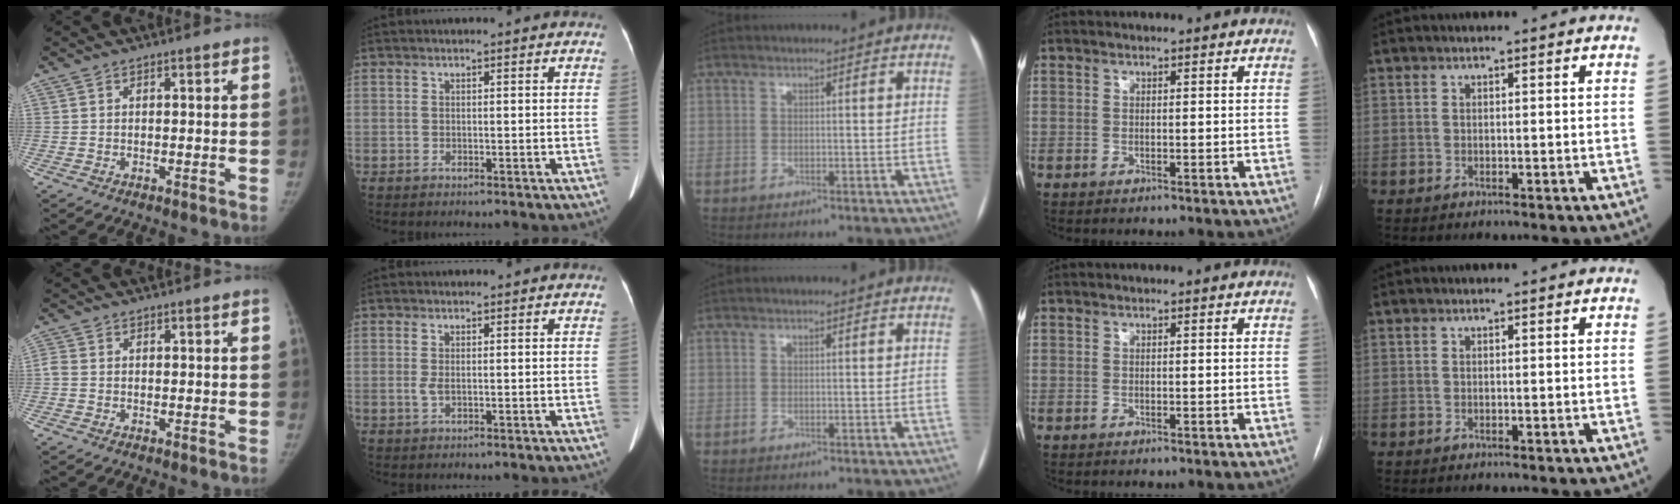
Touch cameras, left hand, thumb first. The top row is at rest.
{"thumb": {"total": 1.5, "force": [-0.4, 1.1, 1.0], "torque": [-0.023, -0.002, -0.015]}, "index": {"total": 1.3, "force": [0.1, 0.4, 1.2], "torque": [-0.031, -0.003, 0.007]}}